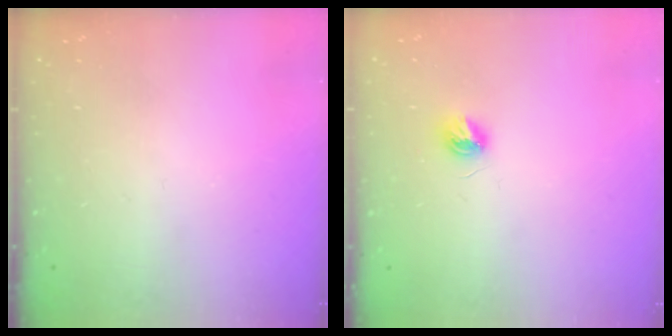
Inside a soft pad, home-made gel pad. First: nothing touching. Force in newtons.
{"total": 4.9, "press": 4.9, "slide": 0.4}